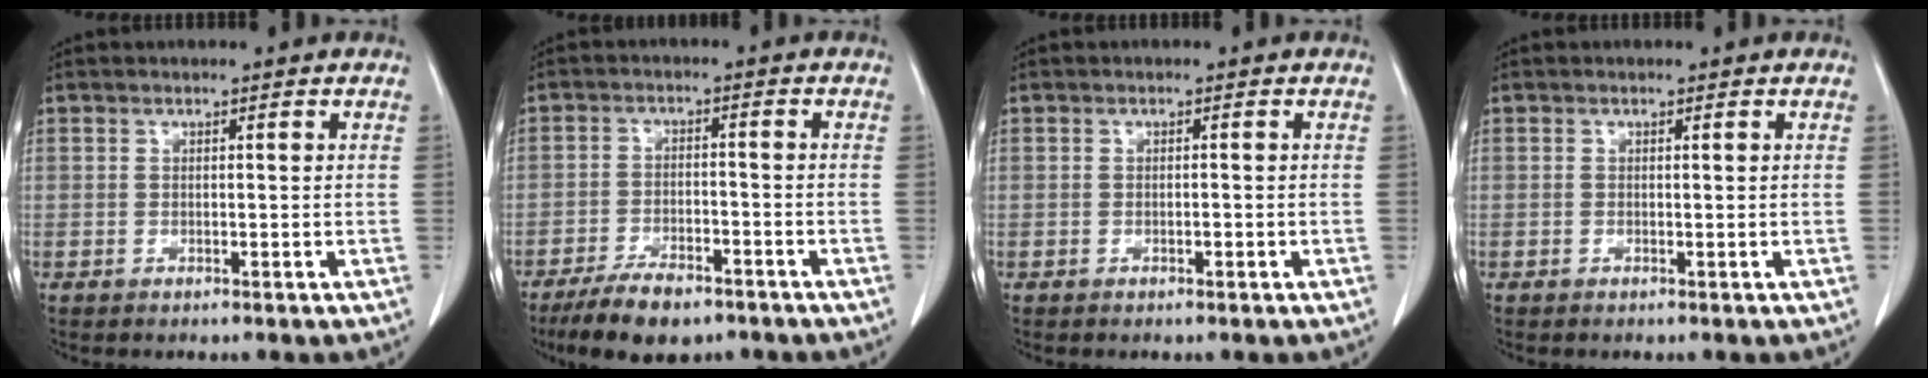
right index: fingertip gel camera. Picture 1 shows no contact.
{"total": 9.5, "force": [-6.9, 2.8, 5.9], "torque": [-0.105, -0.015, -0.116]}
{"total": 0.6, "force": [-0.2, 0.3, 0.5], "torque": [-0.008, 0.001, -0.002]}
{"total": 0.0}